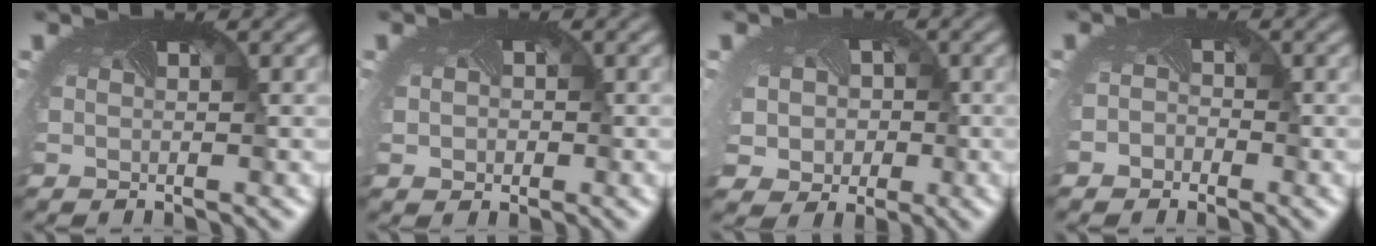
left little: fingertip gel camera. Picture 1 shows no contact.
{"total": 1.6, "force": [0.1, 1.5, 0.6], "torque": [-0.011, -0.003, 0.004]}
{"total": 6.7, "force": [-0.7, 6.0, 2.8], "torque": [-0.058, -0.012, -0.031]}
{"total": 1.4, "force": [-0.9, 1.0, -0.1], "torque": [0.007, -0.011, -0.014]}